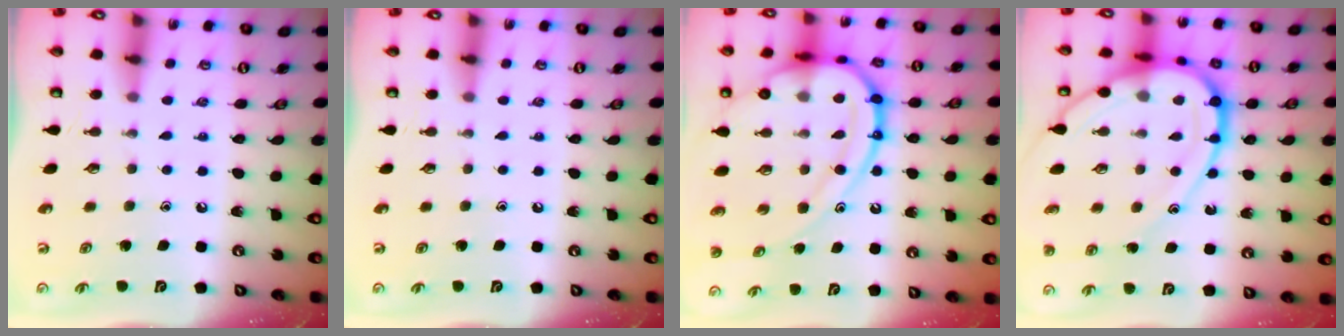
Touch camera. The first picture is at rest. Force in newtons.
{"total": 0.0}
{"total": 21.9, "press": 21.8, "slide": 1.3}
{"total": 20.0, "press": 19.9, "slide": 2.1}